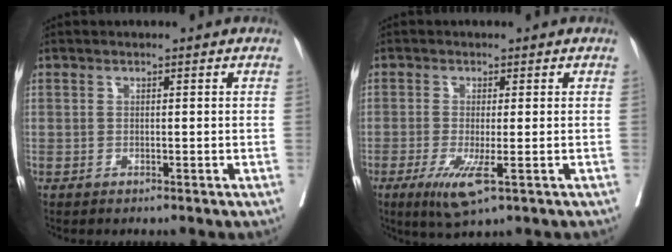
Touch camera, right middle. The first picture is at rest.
{"total": 5.4, "force": [-2.2, 0.5, 4.9], "torque": [-0.092, -0.017, -0.034]}